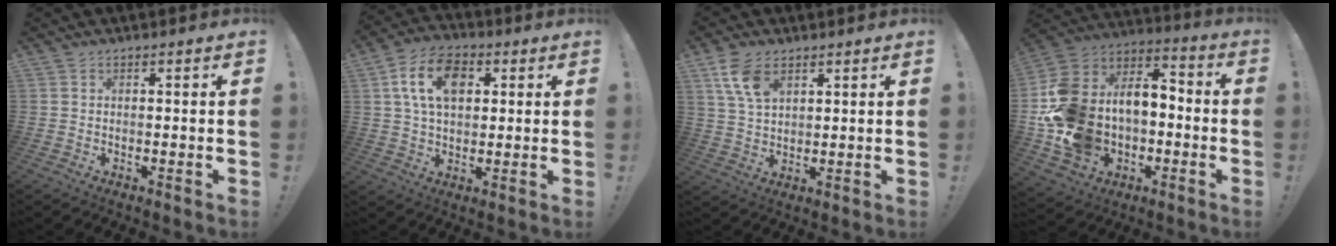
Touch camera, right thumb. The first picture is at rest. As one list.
[{"total": 13.6, "force": [4.0, 8.9, 9.4], "torque": [-0.168, 0.014, 0.077]}, {"total": 9.0, "force": [4.9, 4.9, 5.8], "torque": [-0.109, -0.016, 0.094]}, {"total": 17.5, "force": [-2.8, 14.0, 10.1], "torque": [-0.210, 0.005, -0.029]}]